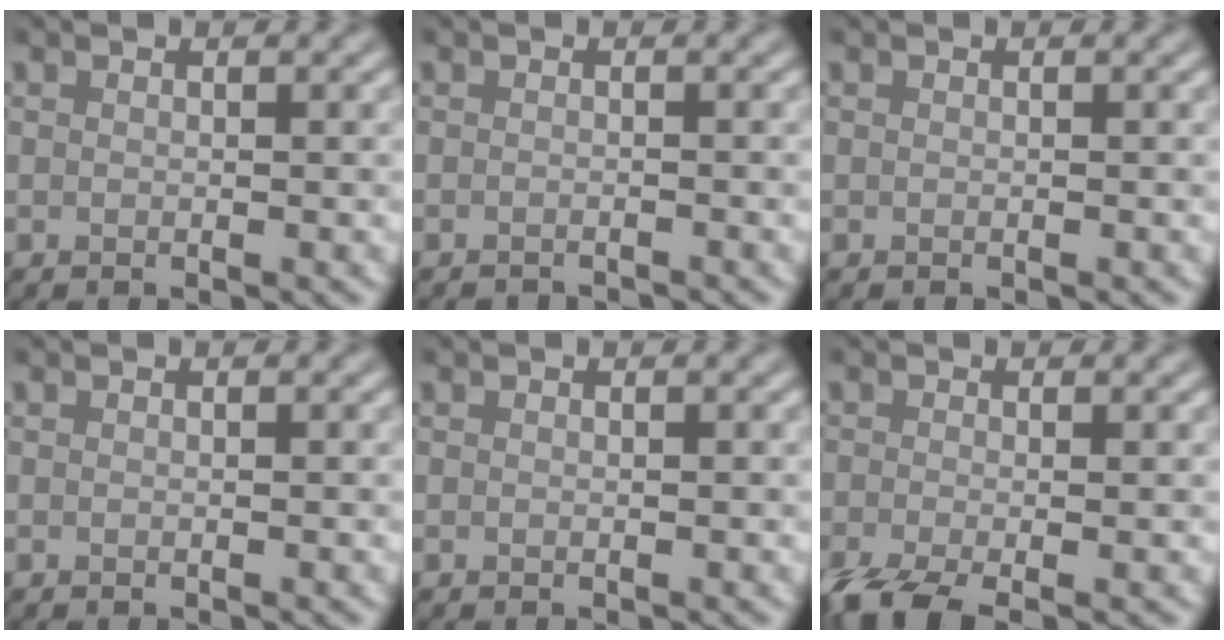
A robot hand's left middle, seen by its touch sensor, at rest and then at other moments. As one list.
[{"total": 2.1, "force": [-2.0, 0.2, 0.4], "torque": [0.006, -0.007, -0.028]}, {"total": 0.0}, {"total": 0.0}, {"total": 0.0}, {"total": 4.1, "force": [-2.5, 1.1, 3.0], "torque": [-0.054, -0.012, -0.054]}]